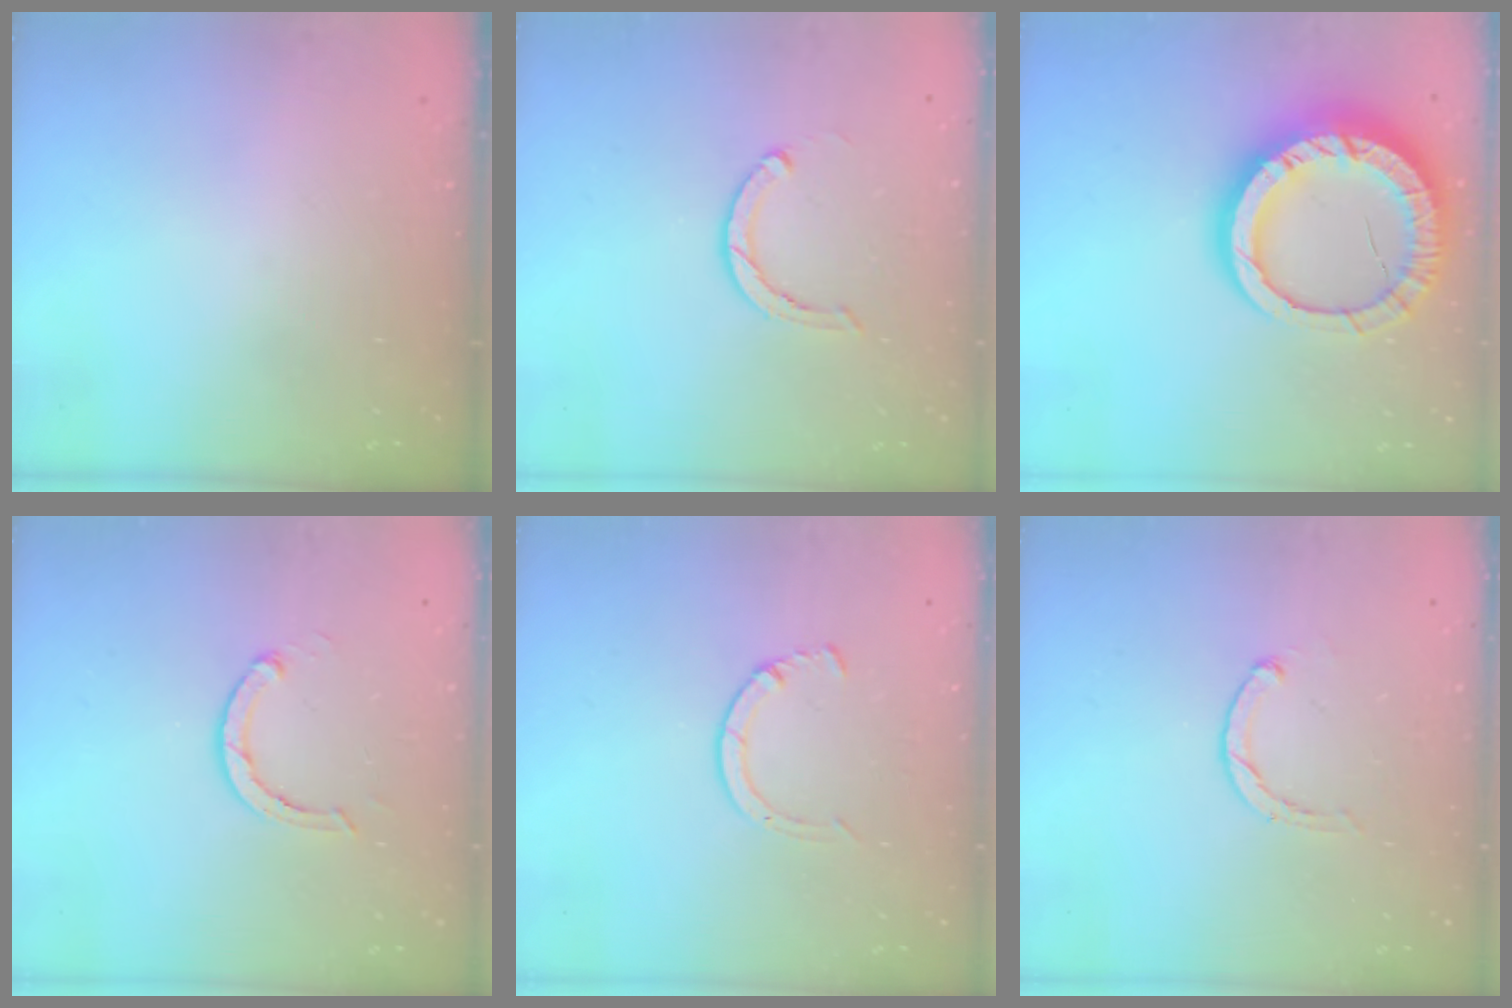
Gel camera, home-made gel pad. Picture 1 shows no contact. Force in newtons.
{"total": 3.5, "press": 3.4, "slide": 0.5}
{"total": 19.3, "press": 19.2, "slide": 1.7}
{"total": 2.9, "press": 2.8, "slide": 0.5}
{"total": 3.3, "press": 3.3, "slide": 0.4}
{"total": 0.6, "press": 0.6, "slide": 0.2}